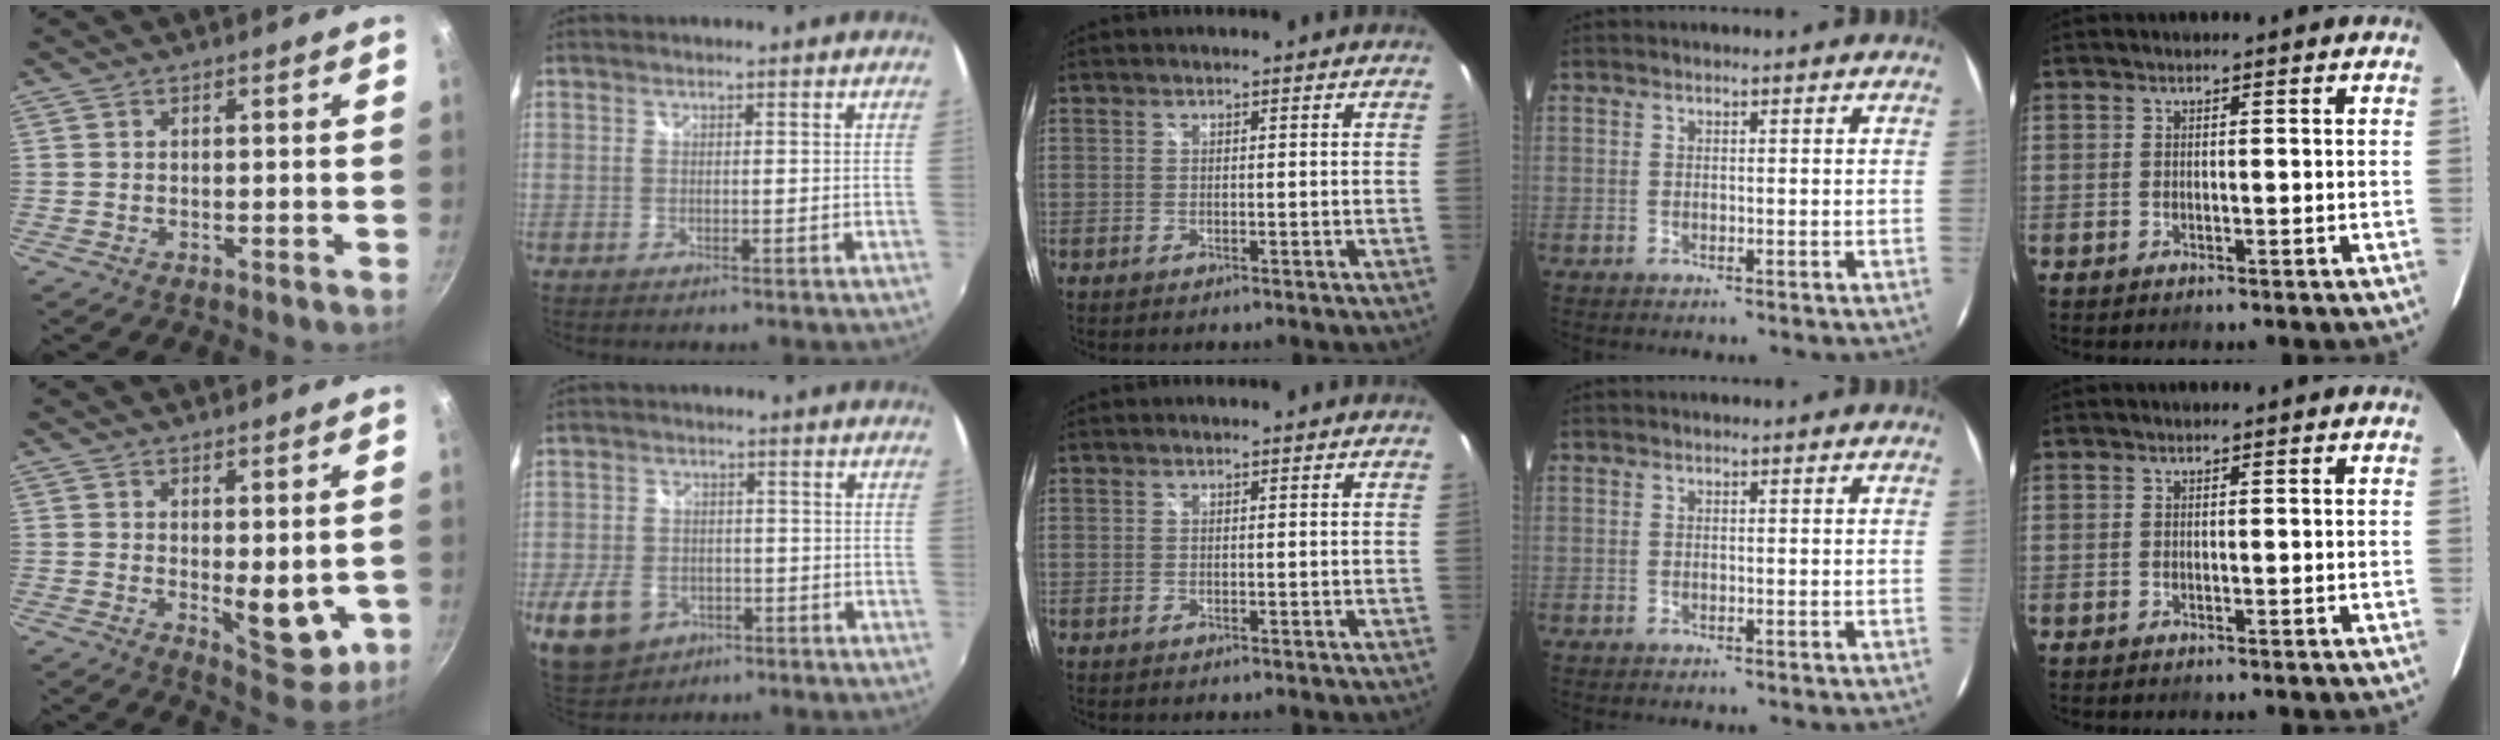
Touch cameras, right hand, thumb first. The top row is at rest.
{"thumb": {"total": 8.8, "force": [0.2, 3.9, 7.9], "torque": [-0.085, -0.018, 0.016]}, "index": {"total": 10.8, "force": [-4.6, 8.2, 5.2], "torque": [-0.143, 0.001, -0.065]}}